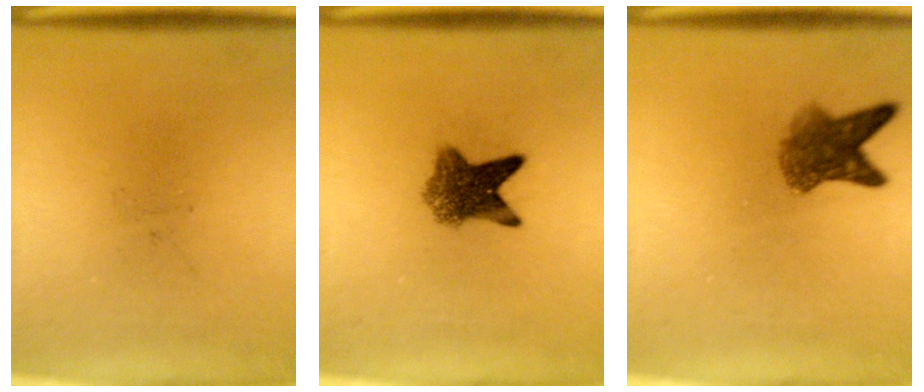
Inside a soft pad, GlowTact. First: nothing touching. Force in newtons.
{"total": 6.2}
{"total": 5.3}